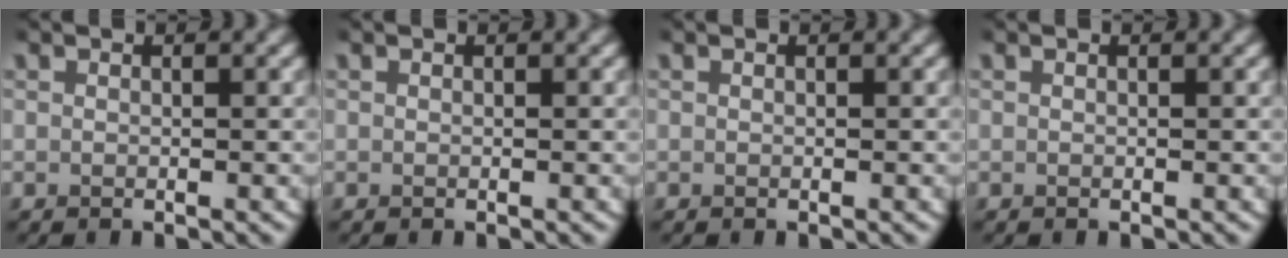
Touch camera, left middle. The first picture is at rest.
{"total": 0.0}
{"total": 0.0}
{"total": 0.0}